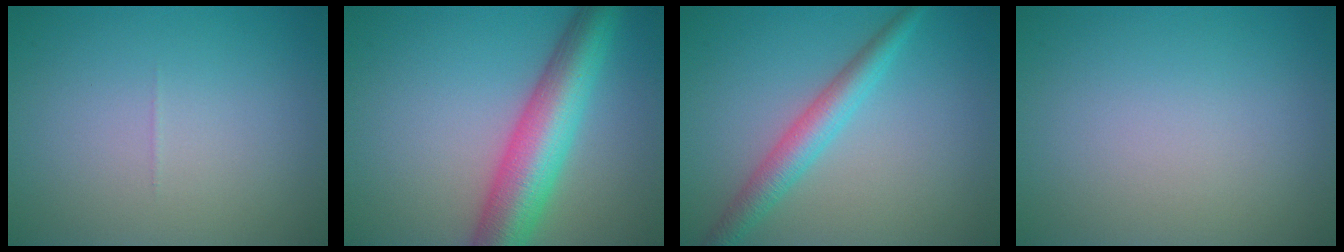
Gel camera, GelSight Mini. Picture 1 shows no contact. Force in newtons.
{"total": 8.2, "press": 8.2, "slide": 0.3}
{"total": 3.5, "press": 3.5, "slide": 0.1}
{"total": 0.0}